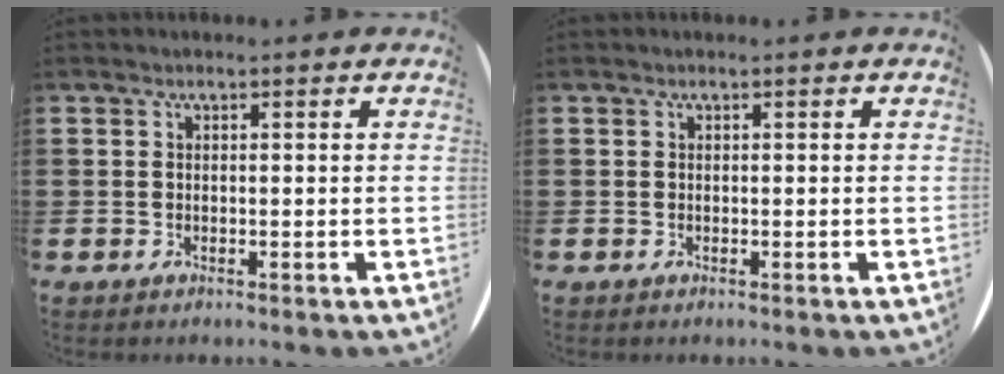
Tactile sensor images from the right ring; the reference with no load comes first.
{"total": 0.0}